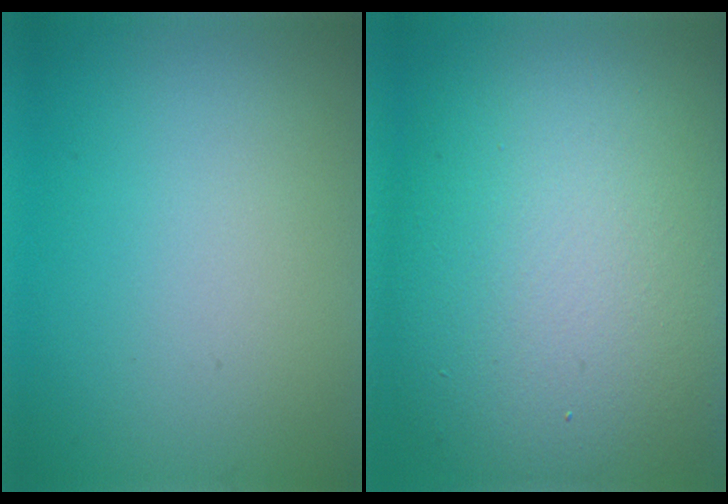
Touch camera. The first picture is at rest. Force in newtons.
{"total": 15.0, "press": 15.0, "slide": 0.4}